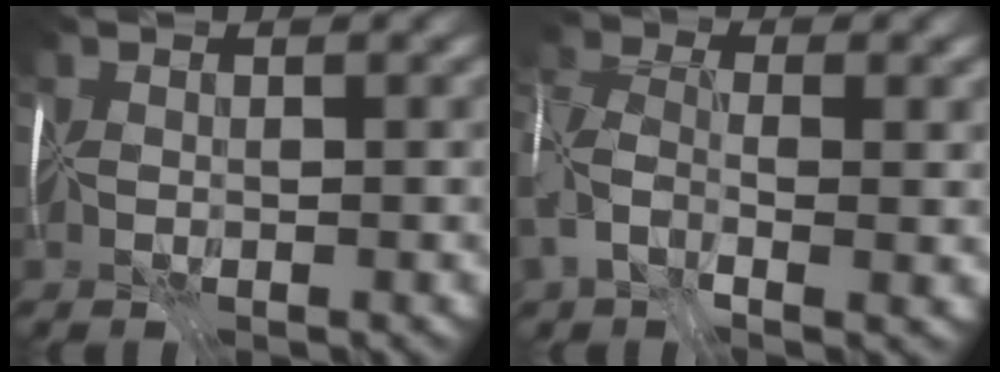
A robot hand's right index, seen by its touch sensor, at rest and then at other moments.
{"total": 5.7, "force": [-1.9, 3.1, 4.4], "torque": [-0.119, -0.006, -0.047]}